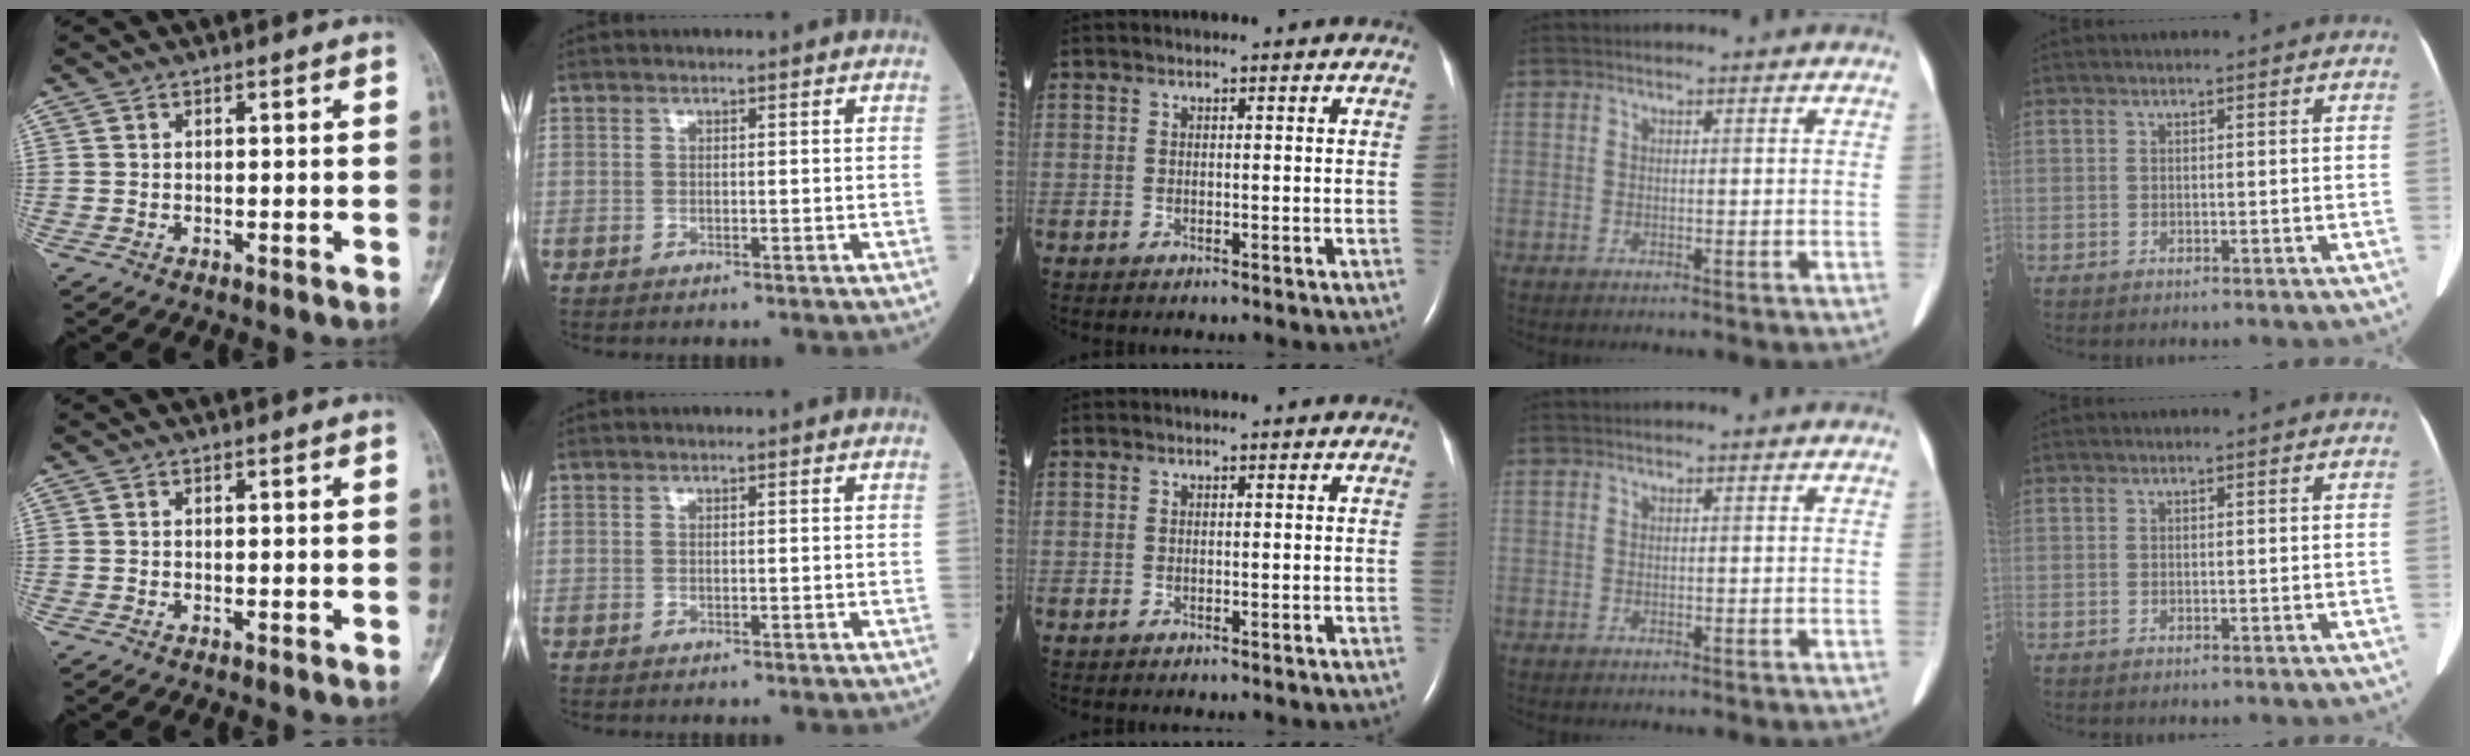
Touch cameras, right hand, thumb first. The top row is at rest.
{}